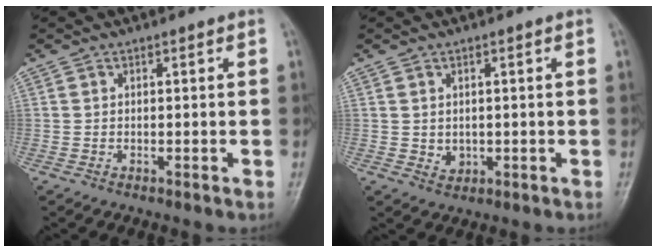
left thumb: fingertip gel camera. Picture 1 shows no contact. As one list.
[{"total": 2.3, "force": [0.1, 1.9, 1.3], "torque": [-0.013, -0.002, 0.009]}]